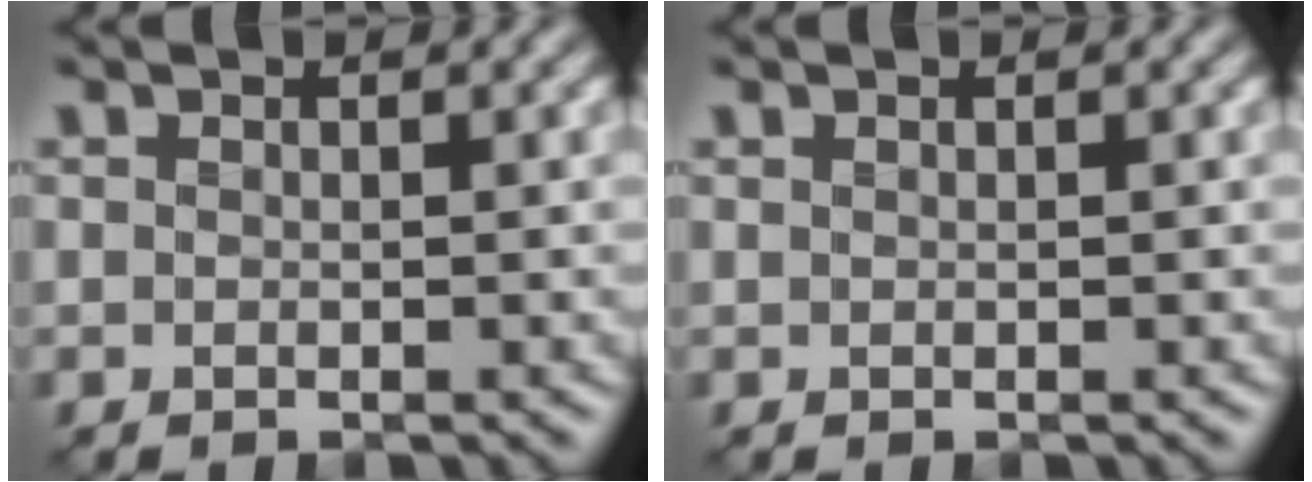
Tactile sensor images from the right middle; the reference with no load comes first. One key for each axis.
{"total": 0.0}